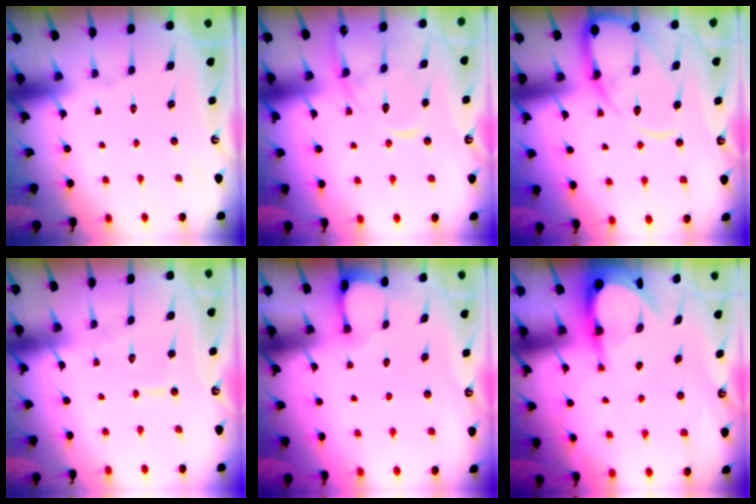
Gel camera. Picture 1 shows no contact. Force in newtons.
{"total": 13.6, "press": 13.6, "slide": 1.3}
{"total": 12.3, "press": 12.3, "slide": 1.3}
{"total": 4.4, "press": 4.4, "slide": 0.2}
{"total": 1.9, "press": 1.9, "slide": 0.2}
{"total": 4.8, "press": 4.8, "slide": 0.3}